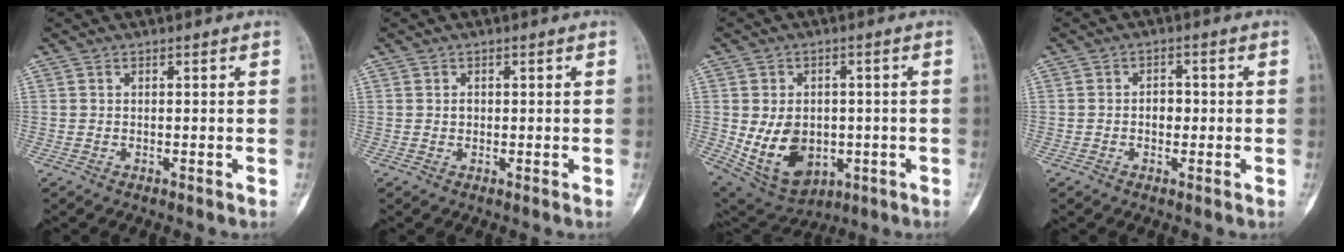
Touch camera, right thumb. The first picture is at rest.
{"total": 0.9, "force": [0.3, 0.9, 0.1], "torque": [0.002, 0.002, 0.005]}
{"total": 13.0, "force": [-1.9, 9.5, 8.6], "torque": [-0.119, 0.005, -0.002]}
{"total": 2.6, "force": [-0.3, 1.9, 1.8], "torque": [-0.008, 0.009, -0.008]}